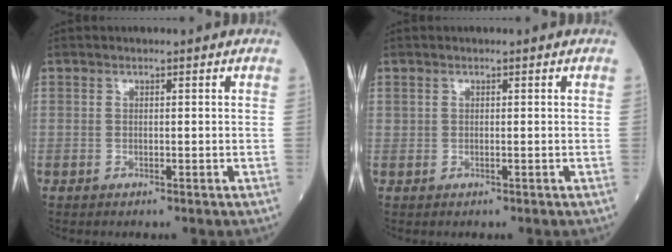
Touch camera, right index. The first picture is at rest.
{"total": 0.0}